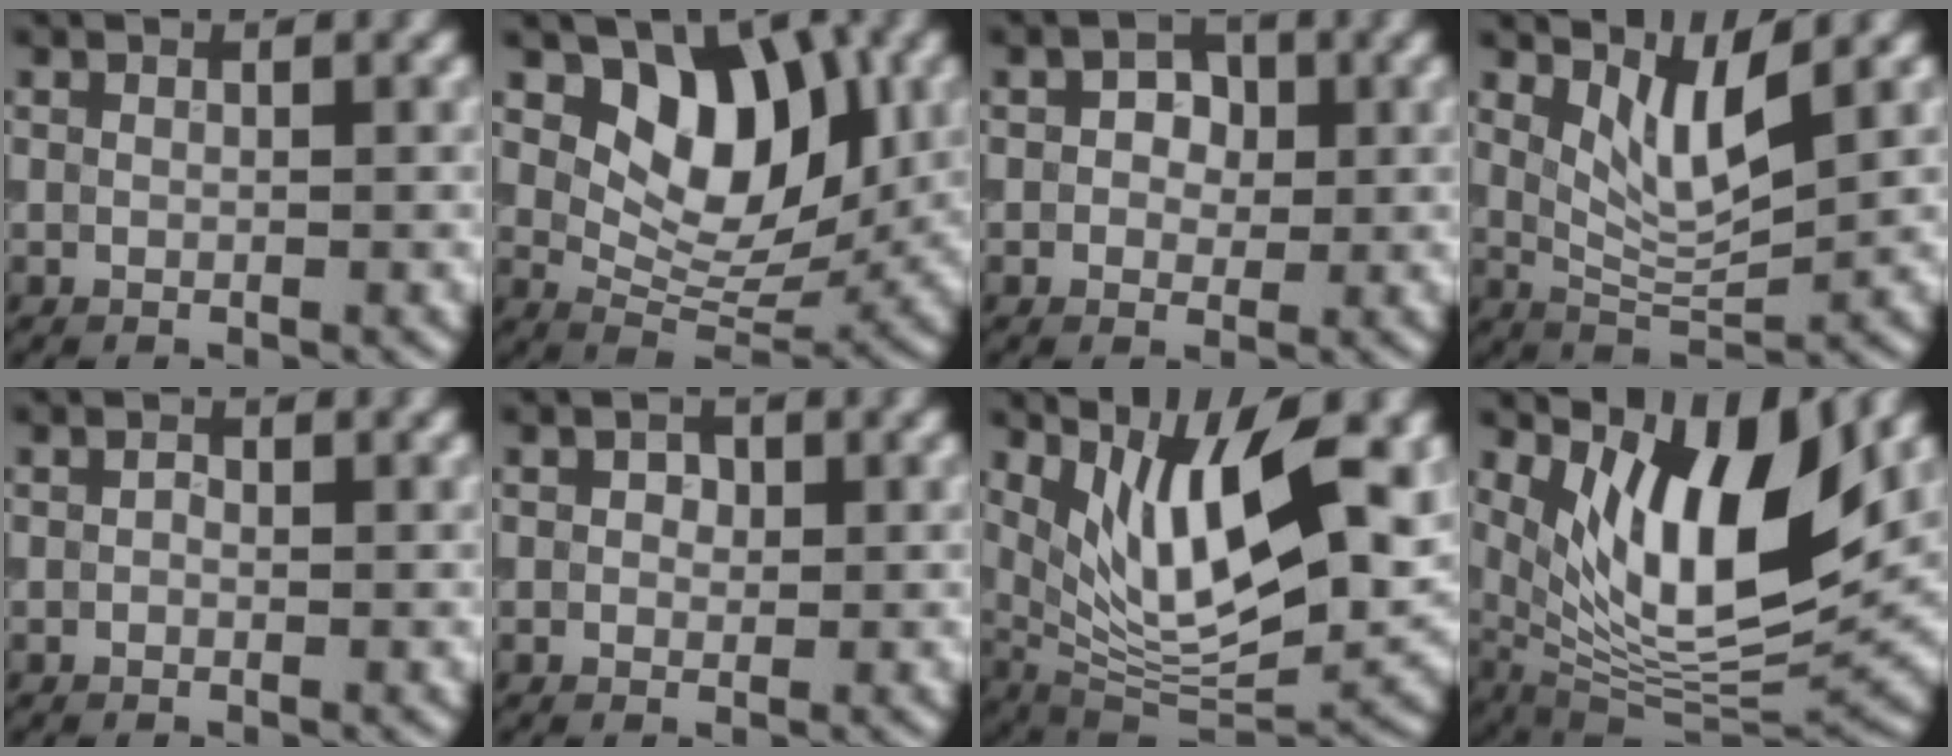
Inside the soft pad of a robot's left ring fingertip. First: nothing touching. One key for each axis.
{"total": 7.8, "fx": 2.9, "fy": 4.8, "fz": 5.4, "tx": -0.070, "ty": -0.016, "tz": 0.047}
{"total": 2.4, "fx": 0.3, "fy": 1.9, "fz": 1.4, "tx": -0.017, "ty": 0.002, "tz": -0.002}
{"total": 4.3, "fx": 2.1, "fy": 1.1, "fz": 3.6, "tx": -0.076, "ty": -0.011, "tz": 0.046}
{"total": 0.6, "fx": 0.0, "fy": 0.5, "fz": 0.4, "tx": -0.004, "ty": -0.002, "tz": -0.002}
{"total": 1.2, "fx": 0.3, "fy": 0.9, "fz": 0.6, "tx": -0.008, "ty": 0.002, "tz": -0.001}
{"total": 13.0, "fx": 4.7, "fy": 4.3, "fz": 11.4, "tx": -0.182, "ty": -0.006, "tz": 0.087}
{"total": 12.3, "fx": 4.8, "fy": 4.3, "fz": 10.5, "tx": -0.178, "ty": -0.013, "tz": 0.092}